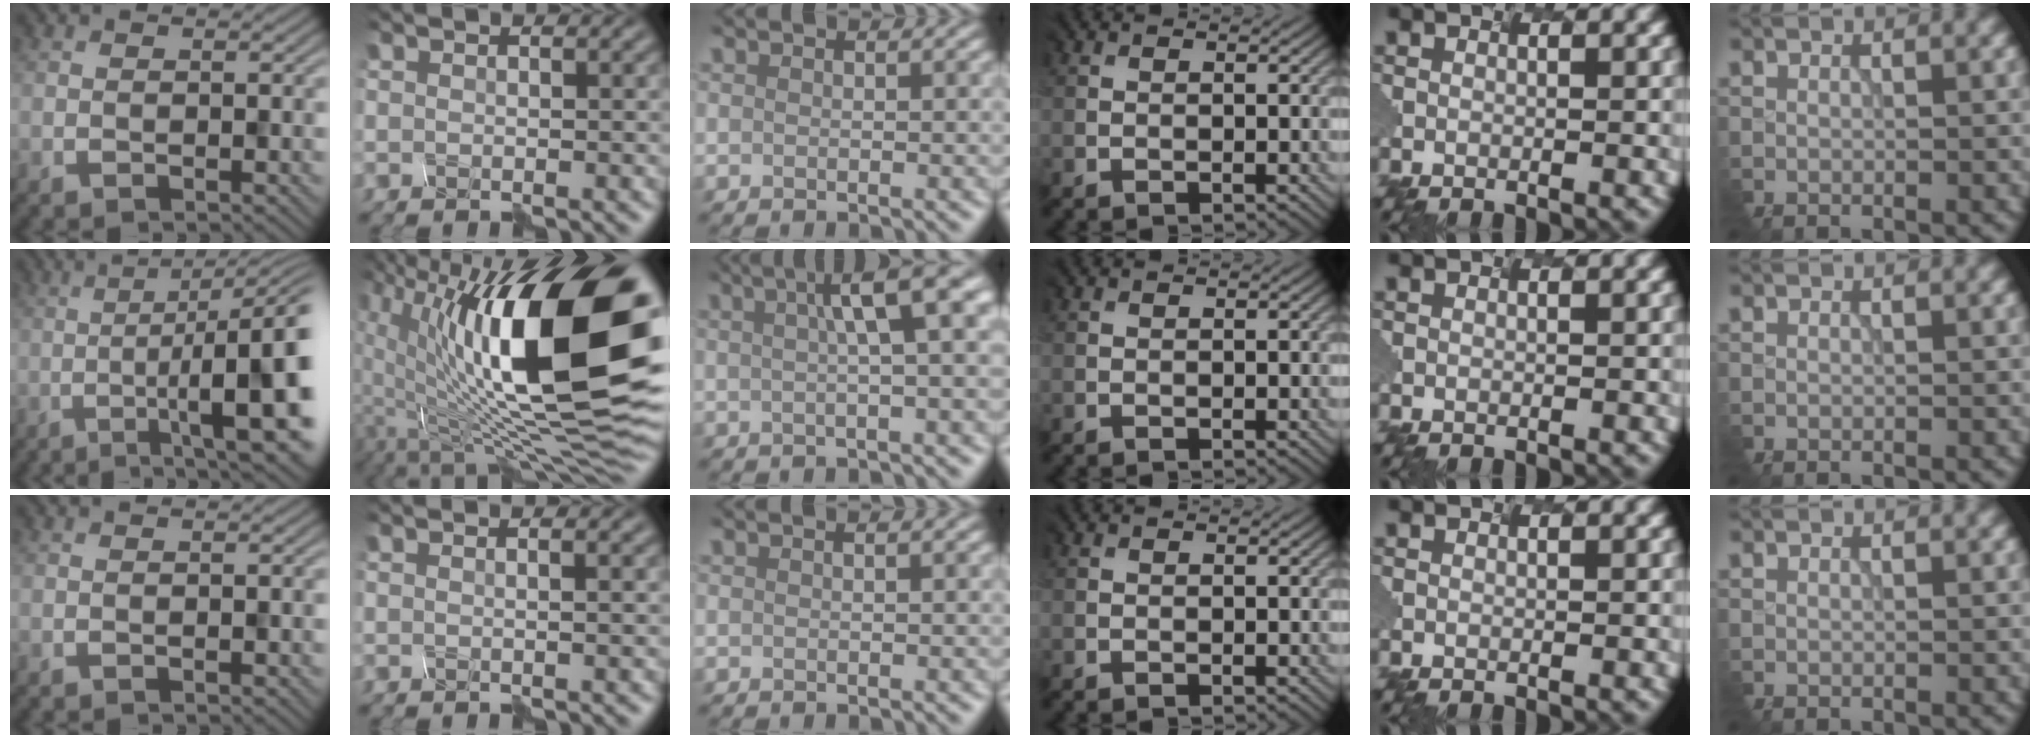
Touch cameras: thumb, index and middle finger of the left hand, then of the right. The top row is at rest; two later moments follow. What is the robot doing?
{"motion": "shake", "object": "plastic piggy bank"}